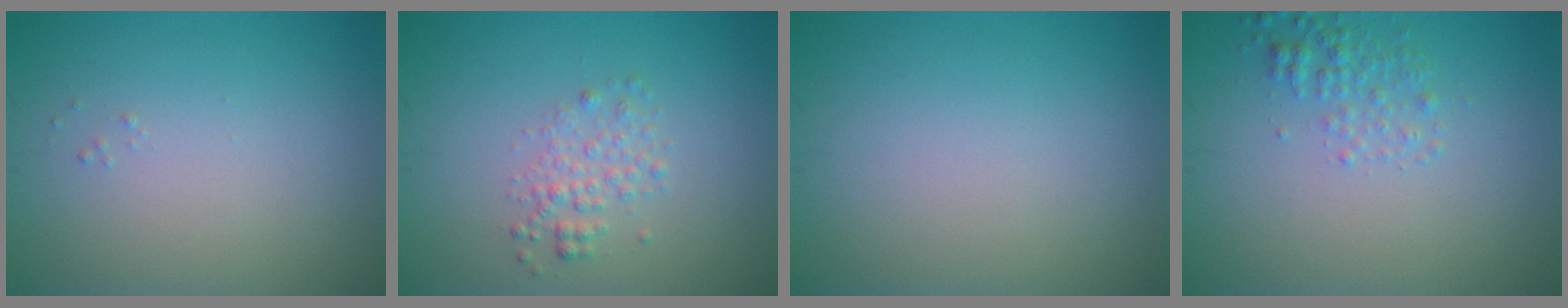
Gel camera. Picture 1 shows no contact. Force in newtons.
{"total": 1.9, "press": 1.9, "slide": 0.1}
{"total": 0.0}
{"total": 1.8, "press": 1.8, "slide": 0.1}